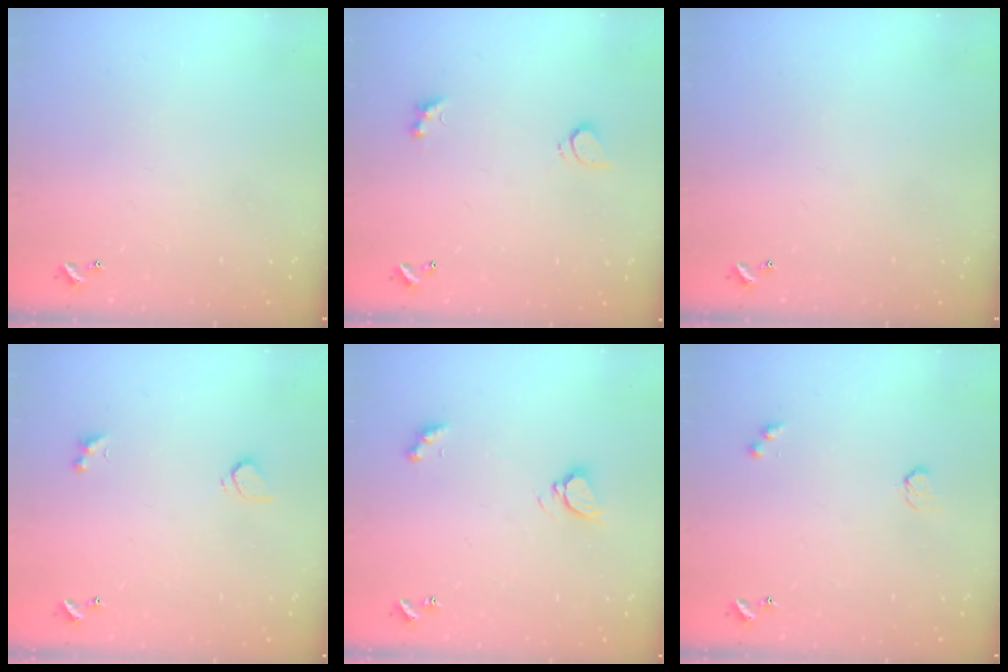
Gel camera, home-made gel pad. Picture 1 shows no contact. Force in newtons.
{"total": 3.0, "press": 2.7, "slide": 1.1}
{"total": 0.0}
{"total": 2.1, "press": 1.8, "slide": 1.2}
{"total": 3.4, "press": 3.4, "slide": 0.3}
{"total": 2.9, "press": 2.9, "slide": 0.5}